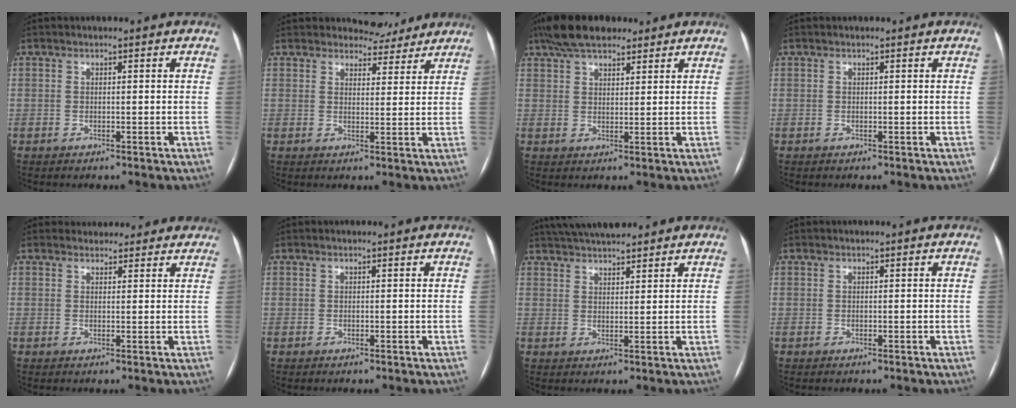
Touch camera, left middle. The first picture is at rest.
{"total": 5.4, "force": [5.0, 2.0, 0.0], "torque": [0.008, -0.002, 0.057]}
{"total": 9.5, "force": [7.4, 3.5, 4.9], "torque": [-0.087, 0.035, 0.128]}
{"total": 0.8, "force": [0.8, 0.2, 0.3], "torque": [-0.007, 0.015, 0.009]}
{"total": 8.0, "force": [7.3, 3.3, 0.9], "torque": [0.015, 0.022, 0.069]}
{"total": 0.0}
{"total": 9.4, "force": [8.3, 1.8, 4.0], "torque": [-0.066, 0.030, 0.131]}
{"total": 0.0}